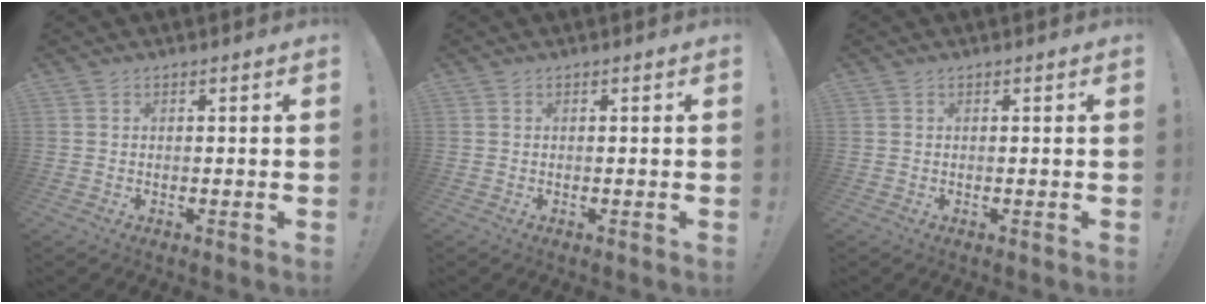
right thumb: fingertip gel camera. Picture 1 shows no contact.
{"total": 0.0}
{"total": 0.0}